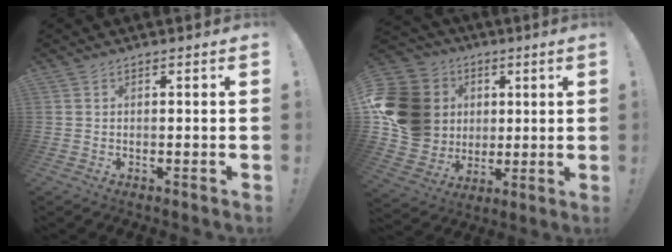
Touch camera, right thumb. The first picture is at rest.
{"total": 19.5, "force": [3.1, 17.0, 9.1], "torque": [-0.175, -0.006, 0.089]}